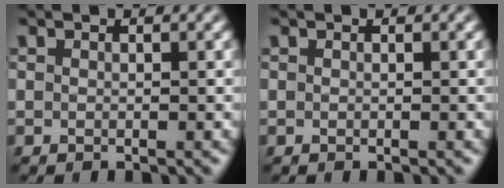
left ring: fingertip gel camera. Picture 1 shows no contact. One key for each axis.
{"total": 0.0}